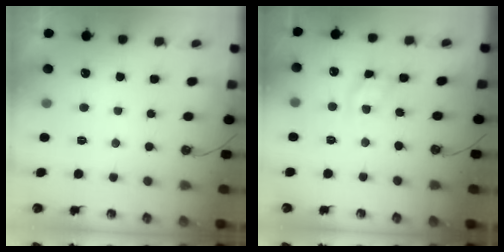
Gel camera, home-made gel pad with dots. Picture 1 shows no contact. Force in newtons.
{"total": 9.3, "press": 9.3, "slide": 0.6}